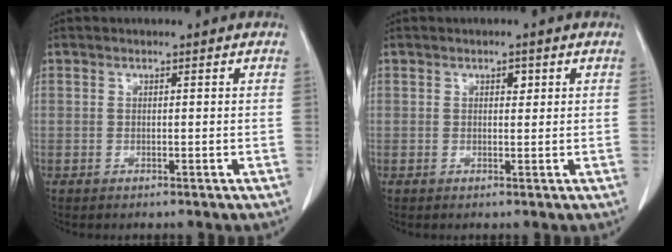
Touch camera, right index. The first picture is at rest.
{"total": 1.2, "force": [0.5, 0.6, 0.8], "torque": [-0.012, 0.000, 0.008]}